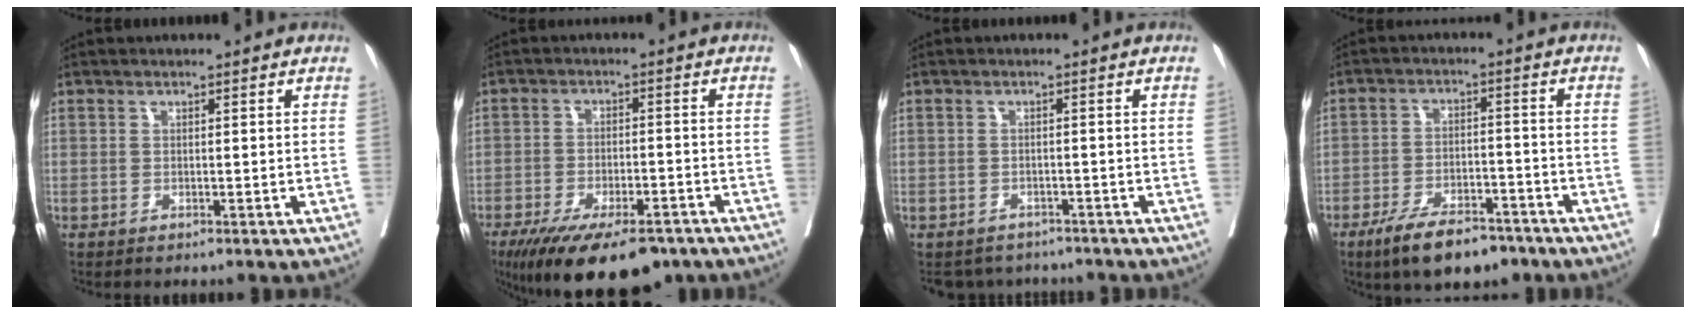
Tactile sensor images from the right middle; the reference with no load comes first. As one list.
[{"total": 15.6, "force": [-11.5, 5.0, 9.2], "torque": [-0.145, -0.019, -0.173]}, {"total": 5.5, "force": [-5.1, 2.3, 0.0], "torque": [0.011, 0.006, -0.063]}, {"total": 10.1, "force": [-7.5, 3.6, 5.8], "torque": [-0.095, -0.006, -0.125]}]